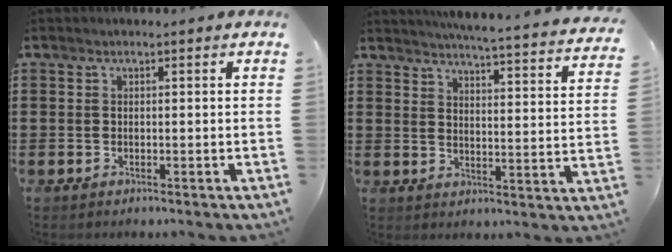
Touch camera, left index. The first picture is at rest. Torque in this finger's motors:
{"motor_torque": [2.14, 0.00, 0.27, 0.07]}